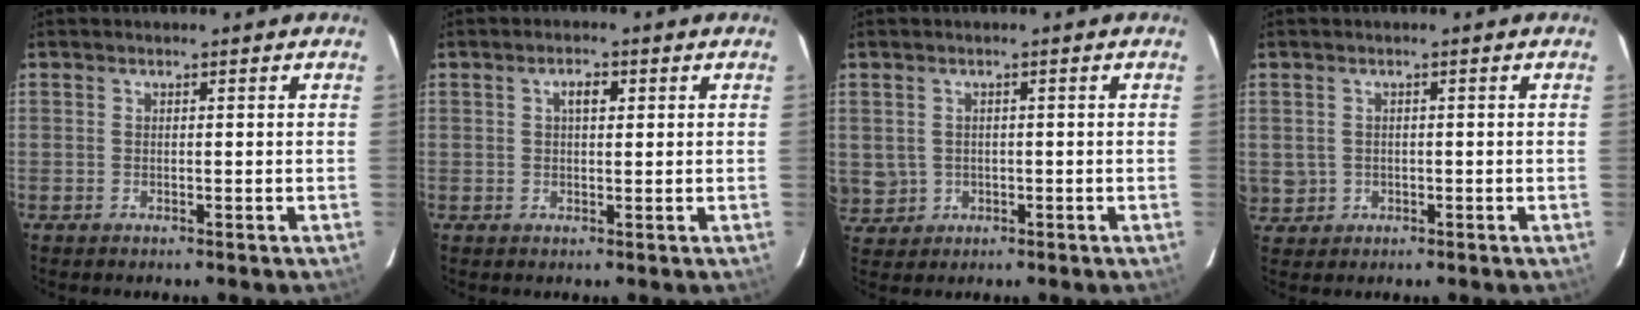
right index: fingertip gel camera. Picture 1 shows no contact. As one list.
[{"total": 2.6, "force": [0.8, 1.3, 2.1], "torque": [-0.034, 0.010, 0.013]}, {"total": 6.2, "force": [-0.1, 5.9, 2.1], "torque": [-0.060, 0.005, 0.020]}, {"total": 4.5, "force": [-0.1, 4.2, 1.4], "torque": [-0.035, 0.003, 0.012]}]